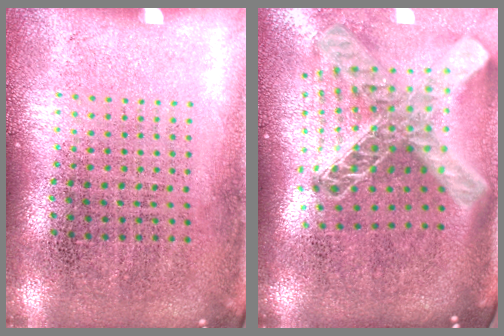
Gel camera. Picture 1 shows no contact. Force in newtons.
{"total": 2.8, "press": 2.0, "slide": 2.0}